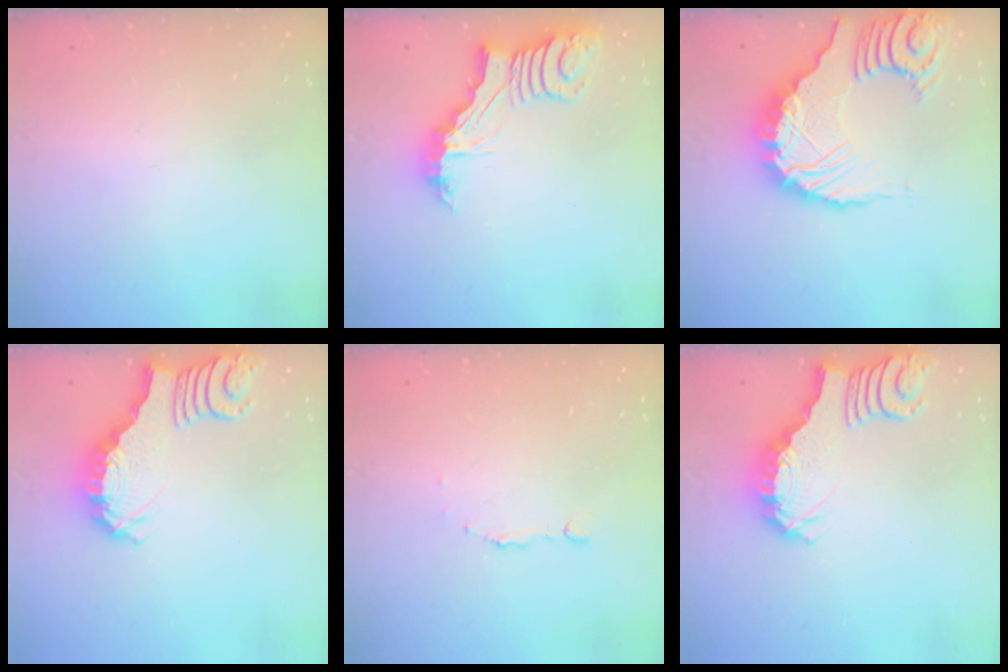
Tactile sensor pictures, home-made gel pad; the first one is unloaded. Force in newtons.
{"total": 7.7, "press": 7.7, "slide": 0.6}
{"total": 11.6, "press": 11.5, "slide": 1.5}
{"total": 2.9, "press": 2.8, "slide": 0.5}
{"total": 1.7, "press": 1.7, "slide": 0.2}
{"total": 2.9, "press": 2.8, "slide": 0.5}